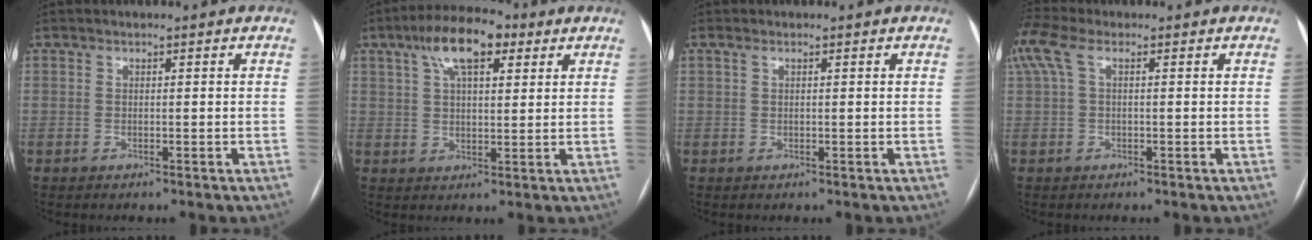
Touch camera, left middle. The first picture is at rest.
{"total": 9.8, "force": [4.9, 3.6, 7.7], "torque": [-0.139, 0.029, 0.083]}
{"total": 0.8, "force": [0.5, 0.1, 0.6], "torque": [-0.018, 0.008, 0.011]}
{"total": 6.3, "force": [2.8, 2.4, 5.1], "torque": [-0.145, 0.046, 0.060]}